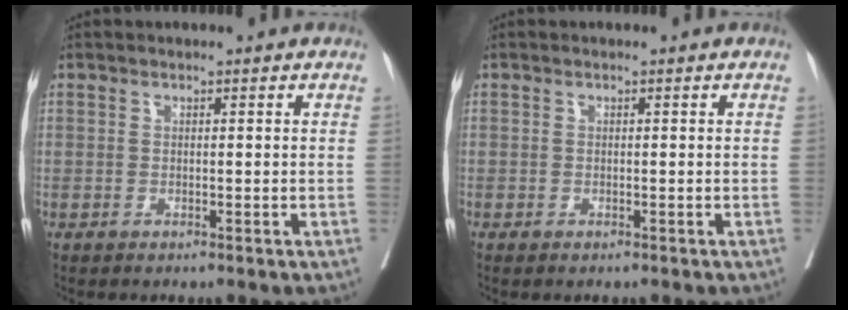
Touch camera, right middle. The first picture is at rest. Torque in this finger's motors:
{"motor_torque": [0.92, -1.22, 0.08, 0.04]}